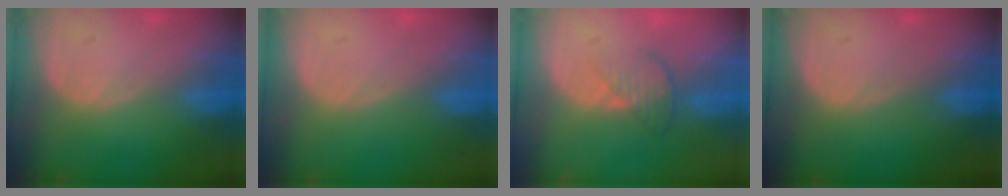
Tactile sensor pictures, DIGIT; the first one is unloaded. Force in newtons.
{"total": 0.0}
{"total": 3.8, "press": 3.4, "slide": 1.6}
{"total": 0.0}